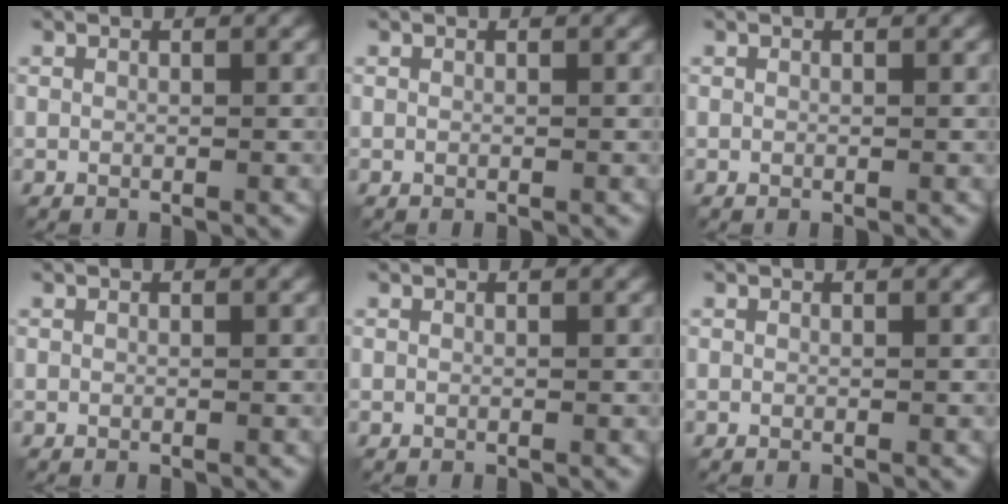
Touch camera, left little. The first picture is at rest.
{"total": 0.0}
{"total": 0.0}
{"total": 0.0}
{"total": 0.0}
{"total": 0.0}